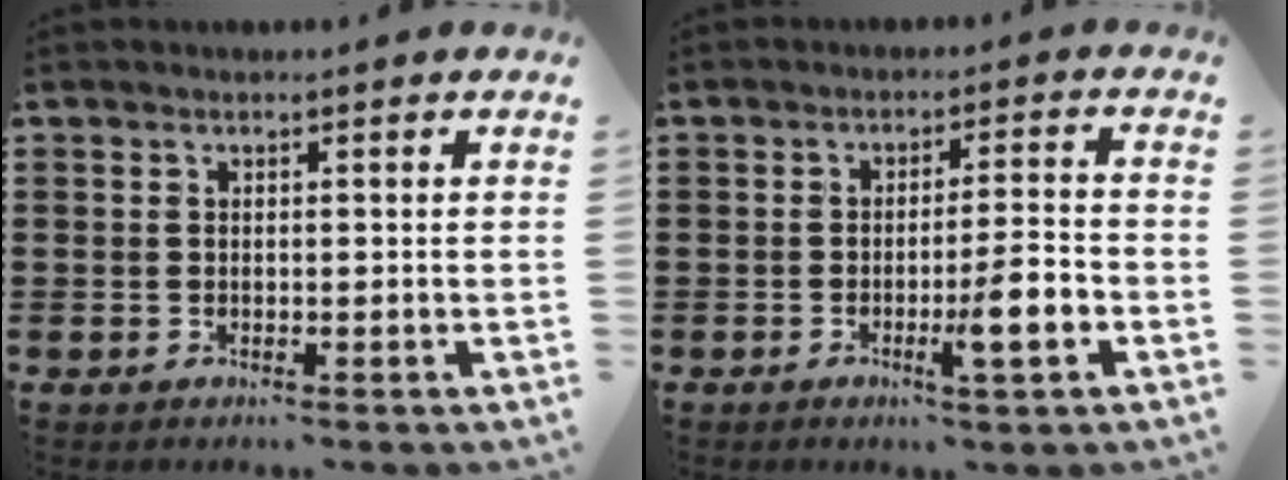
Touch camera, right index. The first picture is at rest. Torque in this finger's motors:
{"motor_torque": [1.30, -0.33, 0.30, 0.12]}